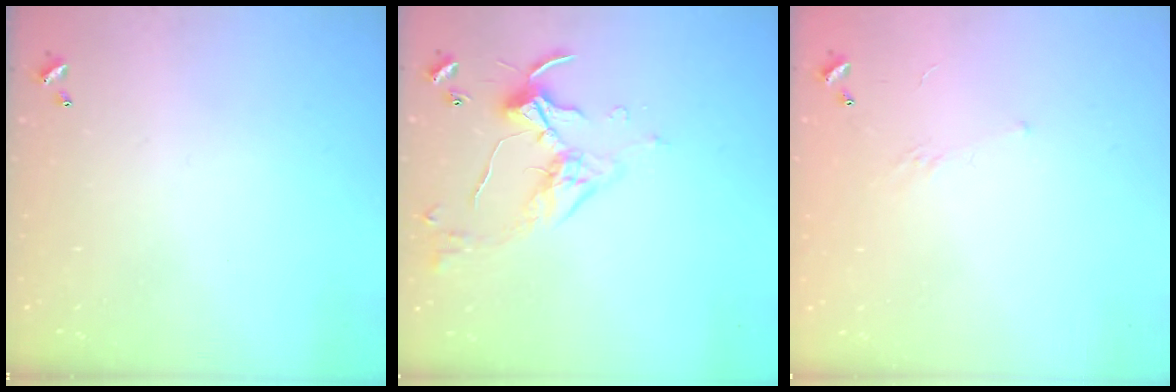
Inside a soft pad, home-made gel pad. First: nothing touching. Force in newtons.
{"total": 5.0, "press": 5.0, "slide": 0.5}
{"total": 5.7, "press": 5.6, "slide": 1.1}